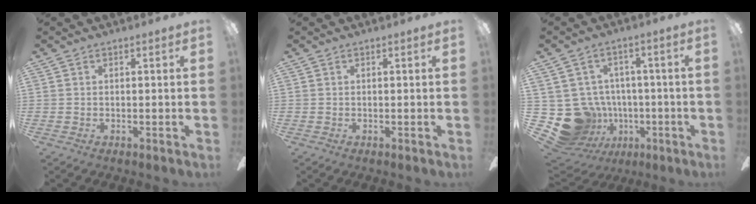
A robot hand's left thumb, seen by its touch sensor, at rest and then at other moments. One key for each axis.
{"total": 0.0}
{"total": 14.4, "fx": -3.8, "fy": 13.0, "fz": 4.8, "tx": -0.135, "ty": 0.014, "tz": -0.043}